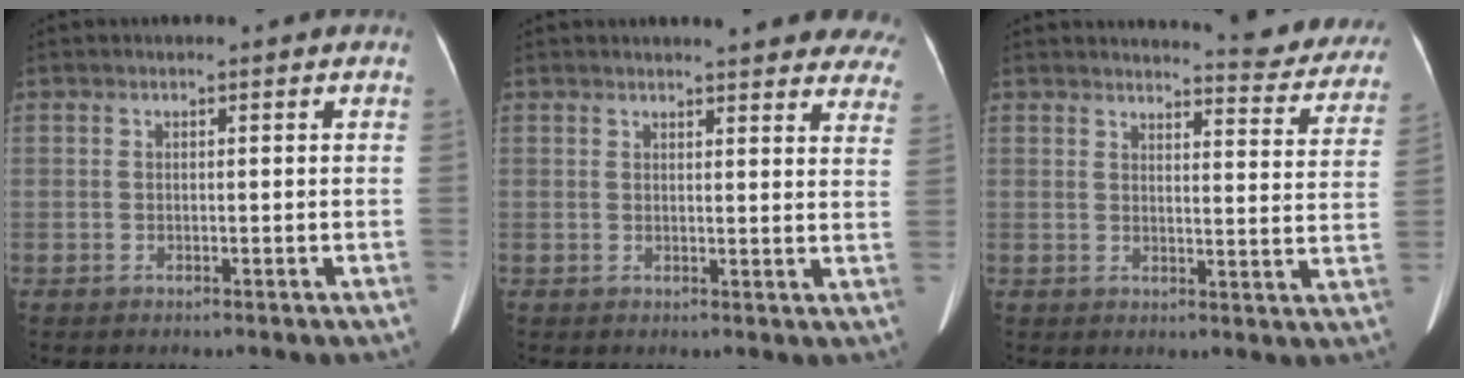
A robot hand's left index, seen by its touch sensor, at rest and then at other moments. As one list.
[{"total": 17.1, "force": [15.7, 2.9, 6.1], "torque": [-0.048, -0.044, 0.157]}, {"total": 12.7, "force": [12.2, 1.5, 3.0], "torque": [-0.017, -0.061, 0.117]}]